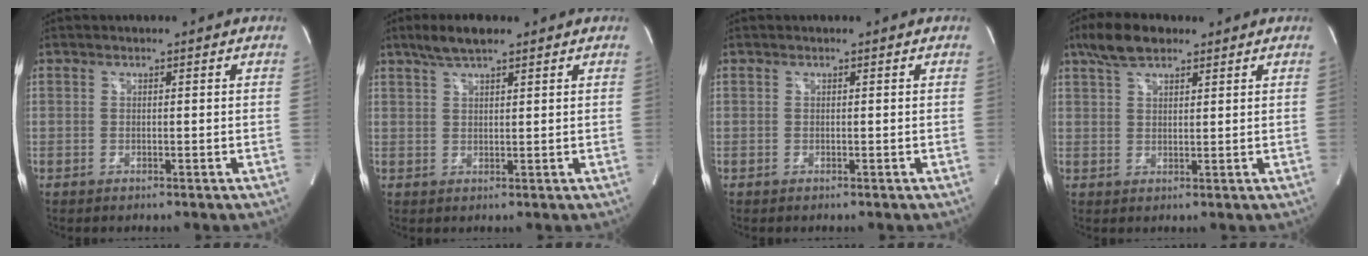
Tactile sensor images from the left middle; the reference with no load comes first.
{"total": 4.8, "force": [3.5, 0.9, 3.0], "torque": [-0.068, 0.013, 0.067]}
{"total": 0.0}
{"total": 6.1, "force": [4.4, 2.3, 3.6], "torque": [-0.076, 0.018, 0.083]}